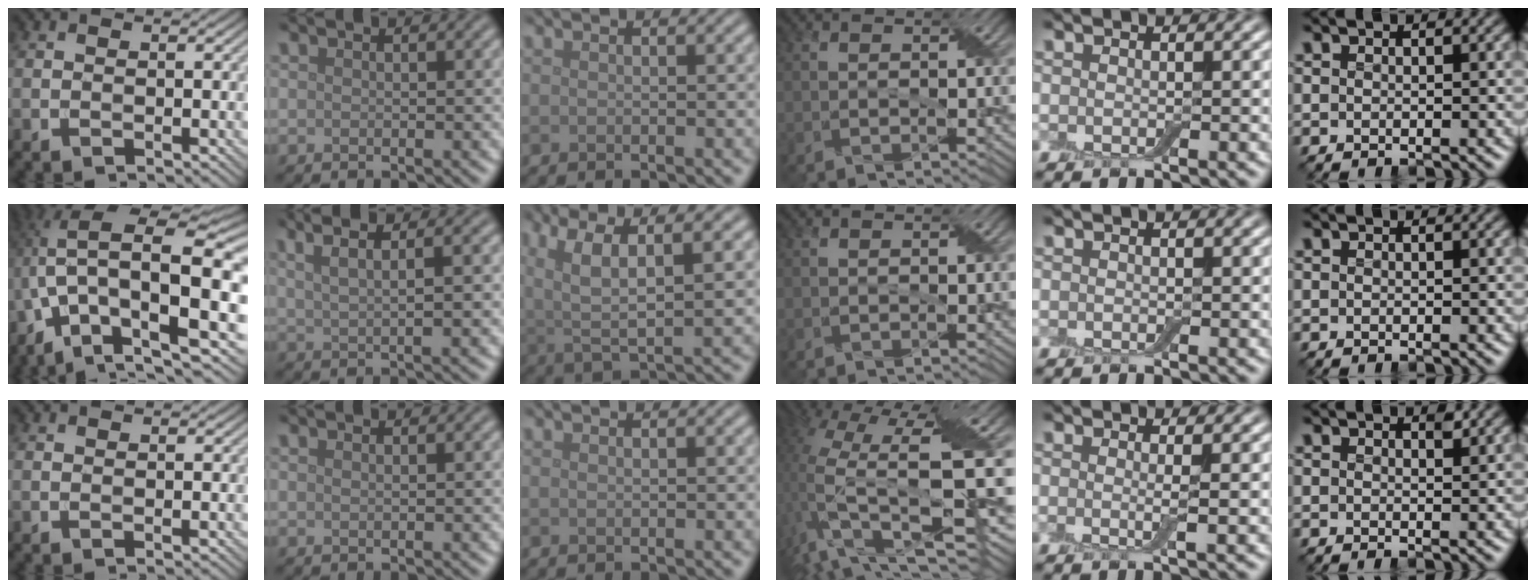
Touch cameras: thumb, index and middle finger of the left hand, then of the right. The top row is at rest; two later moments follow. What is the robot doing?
{"motion": "peel", "object": "bubble wrap"}